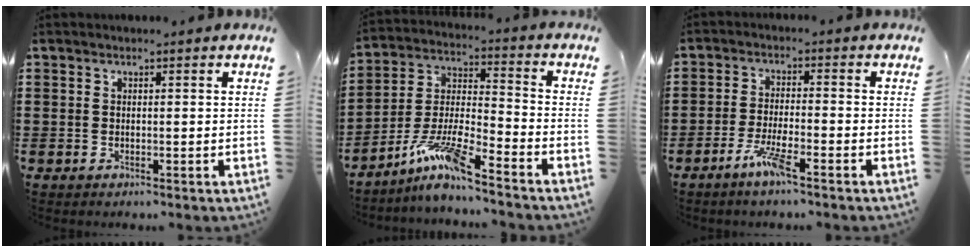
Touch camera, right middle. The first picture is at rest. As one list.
[{"total": 9.0, "force": [-7.4, 0.4, 5.1], "torque": [-0.119, -0.010, -0.148]}, {"total": 5.0, "force": [-3.2, 0.6, 3.8], "torque": [-0.081, -0.005, -0.060]}]